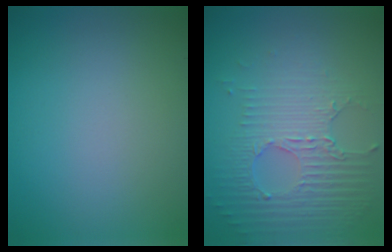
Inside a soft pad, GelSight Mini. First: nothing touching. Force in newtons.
{"total": 5.2, "press": 3.3, "slide": 4.1}